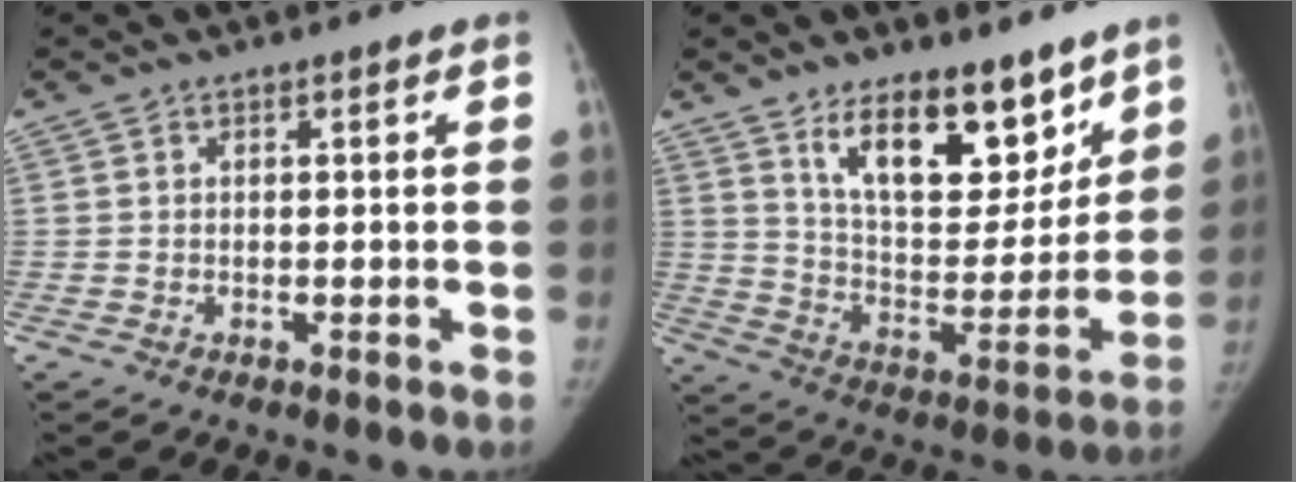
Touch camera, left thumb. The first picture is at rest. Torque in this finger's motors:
{"motor_torque": [0.91, 0.20, 1.49, -1.28, 0.19]}